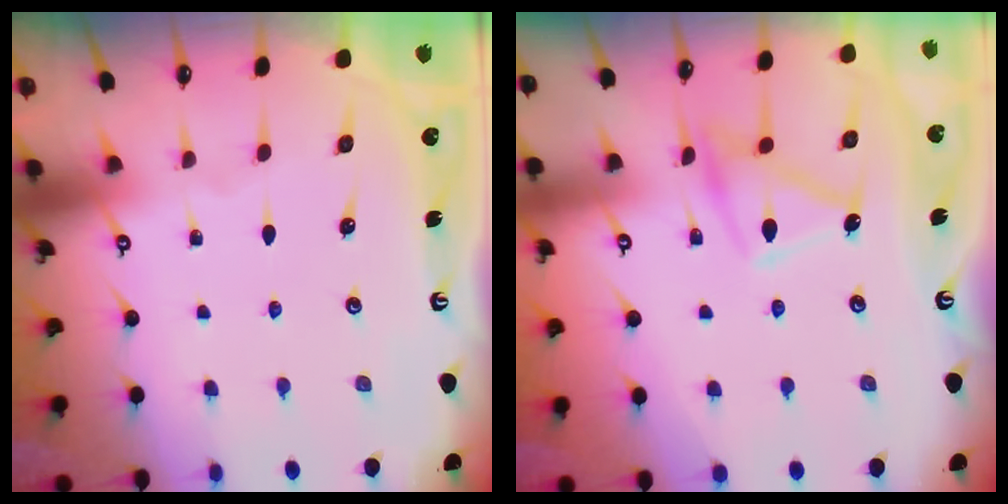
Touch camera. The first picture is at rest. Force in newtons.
{"total": 14.0, "press": 14.0, "slide": 1.0}